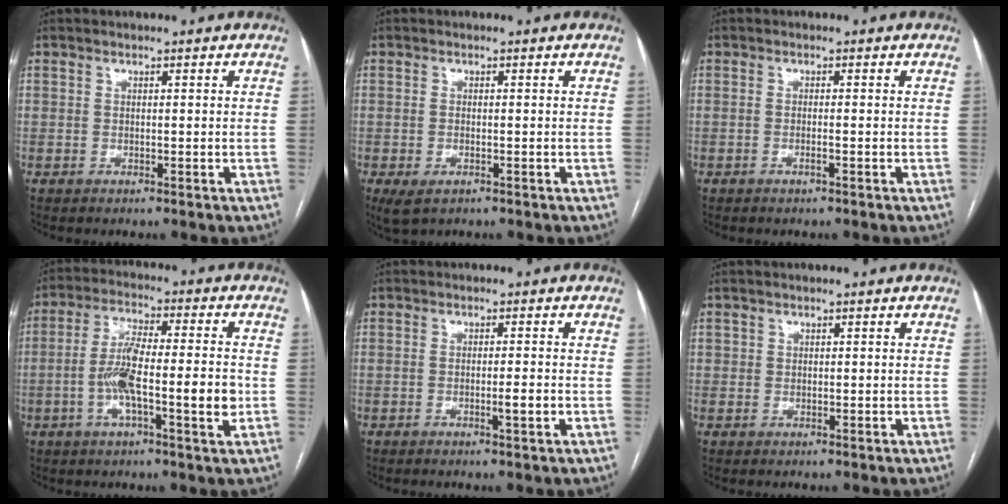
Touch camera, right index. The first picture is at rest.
{"total": 3.5, "force": [-1.8, 1.5, 2.6], "torque": [-0.050, -0.008, -0.023]}
{"total": 0.9, "force": [-0.4, 0.0, 0.8], "torque": [-0.020, 0.001, -0.005]}
{"total": 11.4, "force": [-2.2, 1.8, 11.1], "torque": [-0.201, 0.010, -0.040]}
{"total": 2.2, "force": [-0.7, 0.0, 2.1], "torque": [-0.037, -0.002, -0.008]}
{"total": 0.9, "force": [0.4, 0.8, 0.0], "torque": [0.008, 0.003, 0.005]}